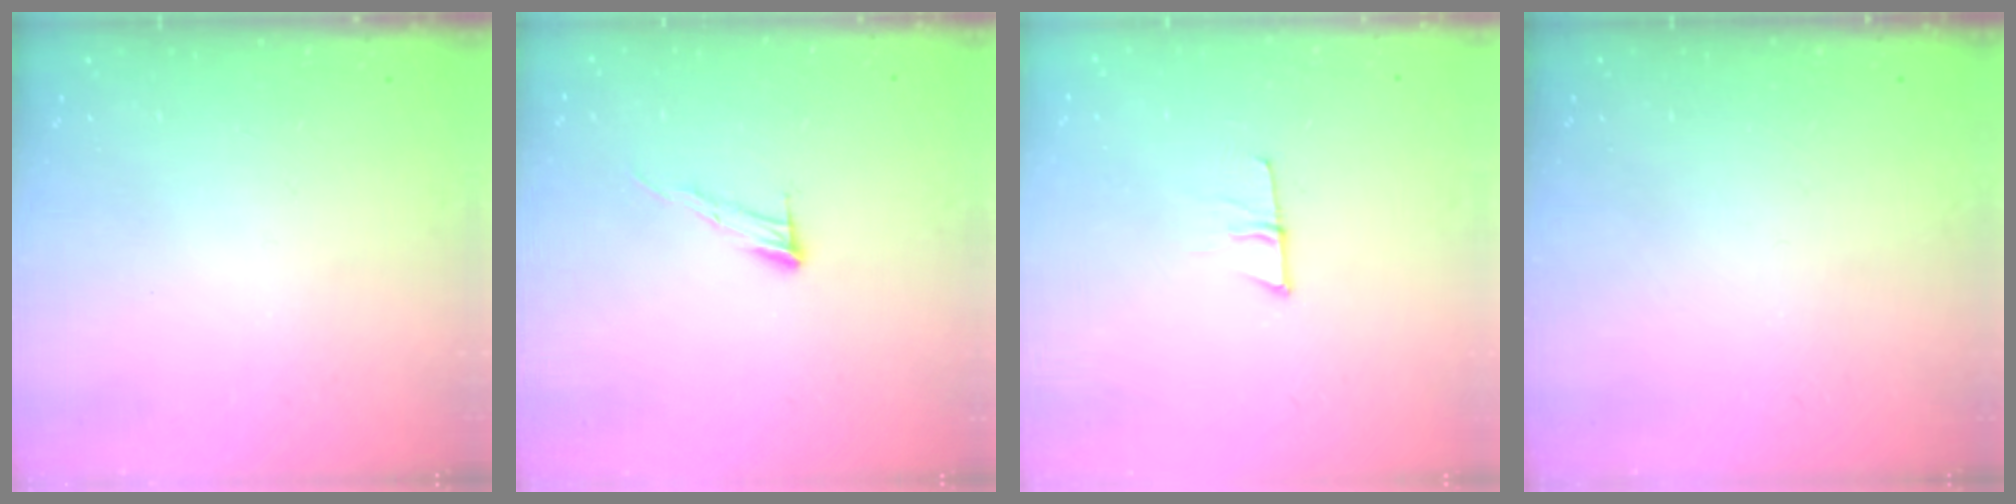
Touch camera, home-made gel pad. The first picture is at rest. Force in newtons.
{"total": 6.7, "press": 6.7, "slide": 0.4}
{"total": 6.0, "press": 5.9, "slide": 1.0}
{"total": 0.0}